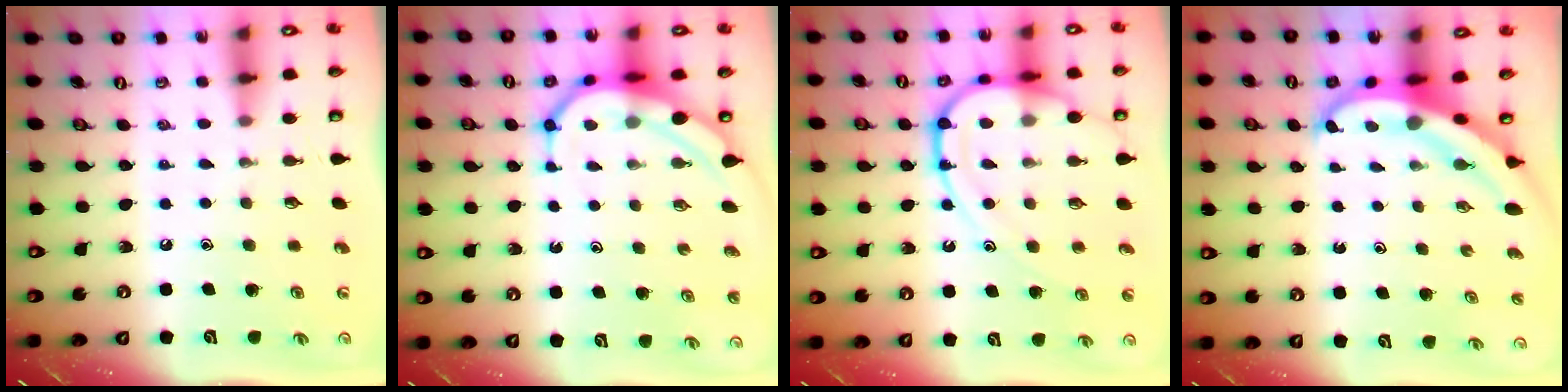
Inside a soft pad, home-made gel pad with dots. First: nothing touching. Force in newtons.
{"total": 8.0, "press": 7.9, "slide": 0.9}
{"total": 13.5, "press": 13.4, "slide": 1.2}
{"total": 5.7, "press": 5.7, "slide": 0.6}